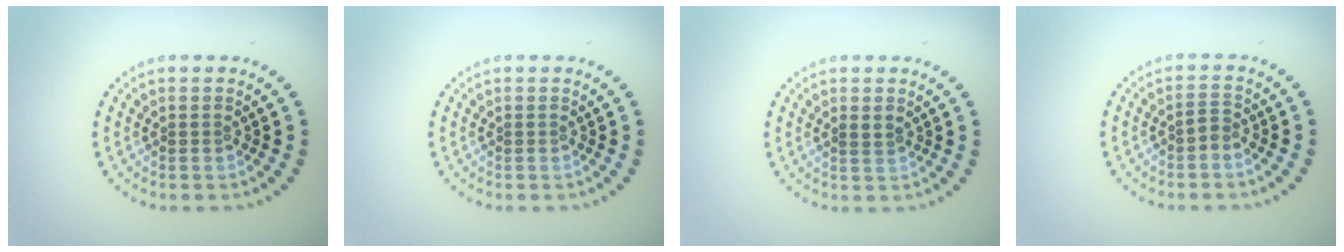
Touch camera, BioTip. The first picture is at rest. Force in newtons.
{"total": 0.0}
{"total": 0.9, "press": 0.9, "slide": 0.1}
{"total": 1.1, "press": 0.9, "slide": 0.6}